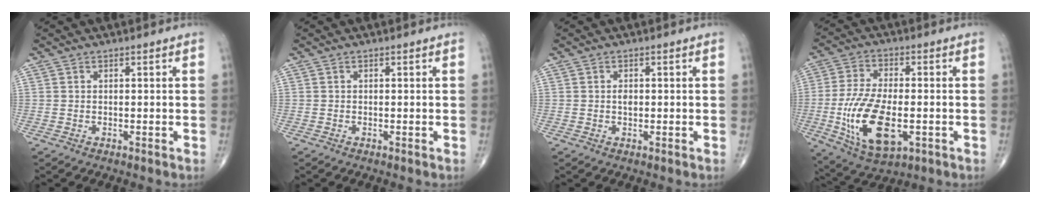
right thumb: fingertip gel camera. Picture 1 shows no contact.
{"total": 0.0}
{"total": 1.3, "force": [0.1, 0.8, 1.0], "torque": [-0.015, 0.000, 0.002]}
{"total": 16.0, "force": [-3.4, 7.8, 13.6], "torque": [-0.266, -0.004, -0.049]}